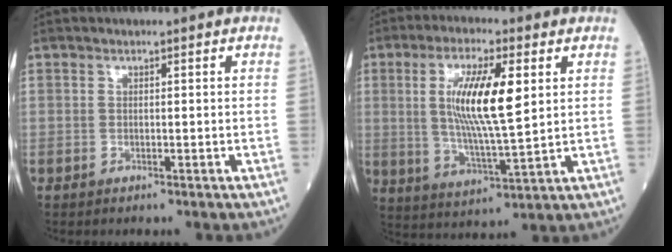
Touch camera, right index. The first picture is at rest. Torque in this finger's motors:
{"motor_torque": [1.31, 0.09, 0.82, 0.21]}